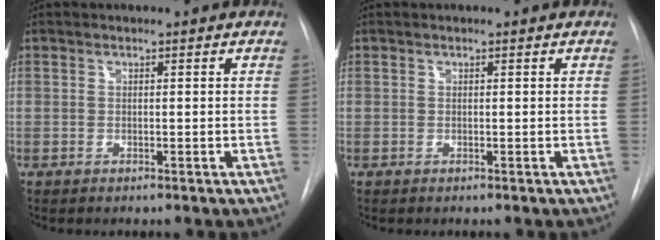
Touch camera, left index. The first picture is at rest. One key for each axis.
{"total": 0.0}